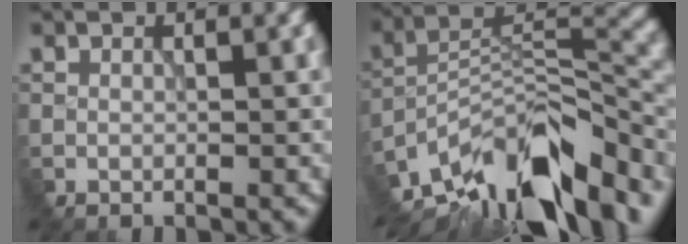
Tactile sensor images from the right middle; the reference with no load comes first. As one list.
[{"total": 13.8, "force": [-10.2, 5.3, 7.6], "torque": [-0.150, 0.017, -0.176]}]